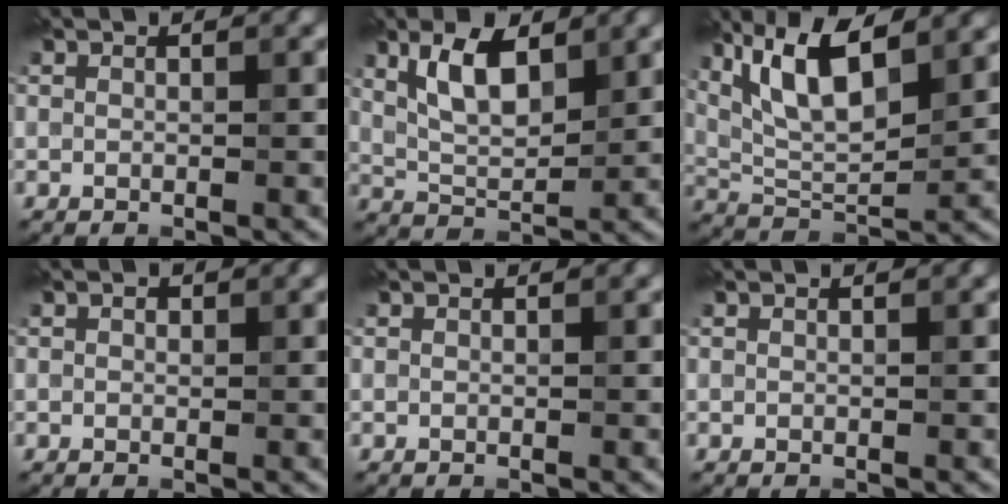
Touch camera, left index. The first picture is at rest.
{"total": 4.6, "force": [2.3, 2.0, 3.5], "torque": [-0.073, 0.006, 0.042]}
{"total": 8.5, "force": [4.5, 2.9, 6.6], "torque": [-0.128, 0.012, 0.085]}
{"total": 0.5, "force": [0.2, 0.4, 0.3], "torque": [-0.004, 0.001, 0.000]}
{"total": 0.0}
{"total": 0.0}